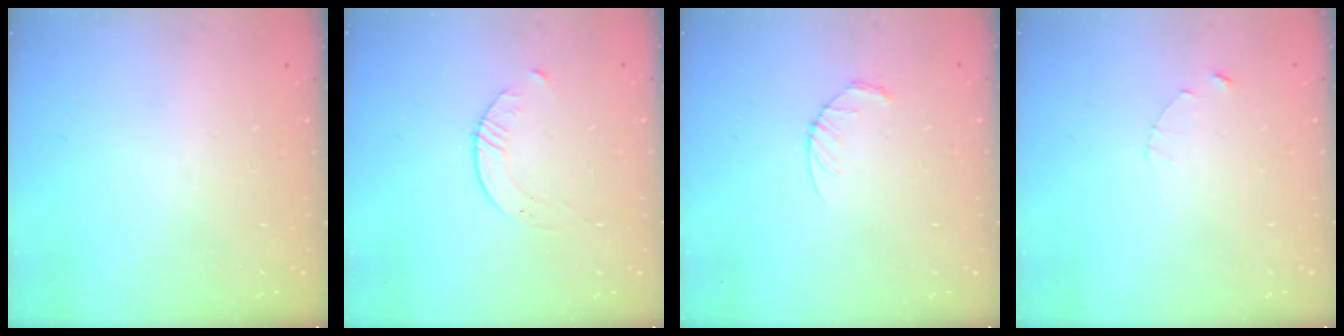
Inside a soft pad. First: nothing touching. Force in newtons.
{"total": 3.9, "press": 3.9, "slide": 0.4}
{"total": 3.2, "press": 3.2, "slide": 0.5}
{"total": 1.0, "press": 1.0, "slide": 0.2}